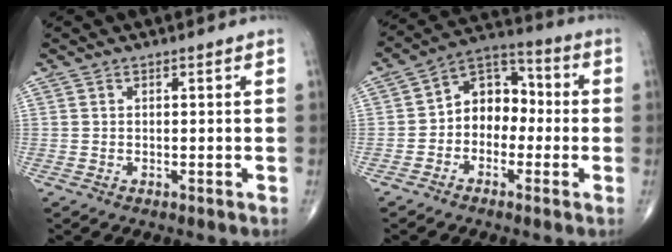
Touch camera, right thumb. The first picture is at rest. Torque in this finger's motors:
{"motor_torque": [0.07, 0.25, 0.16, -0.10, 0.15]}